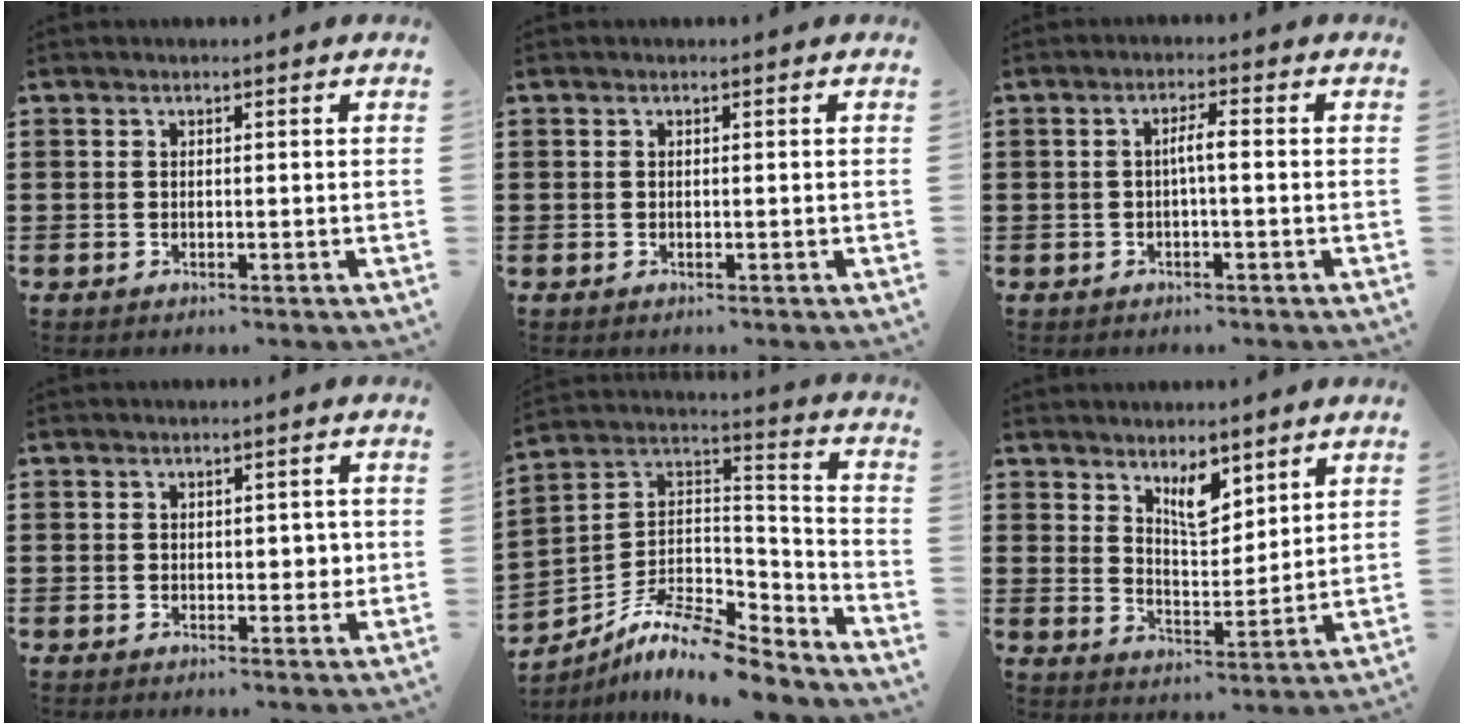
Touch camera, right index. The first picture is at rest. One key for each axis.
{"total": 0.0}
{"total": 2.5, "fx": -0.3, "fy": 0.3, "fz": 2.5, "tx": -0.048, "ty": 0.003, "tz": -0.009}
{"total": 2.4, "fx": 0.2, "fy": 1.4, "fz": 1.9, "tx": -0.020, "ty": 0.000, "tz": -0.001}
{"total": 10.1, "fx": -8.4, "fy": 2.7, "fz": 4.8, "tx": -0.100, "ty": 0.012, "tz": -0.170}
{"total": 6.0, "fx": 4.2, "fy": 2.6, "fz": 3.3, "tx": -0.053, "ty": -0.014, "tz": 0.072}